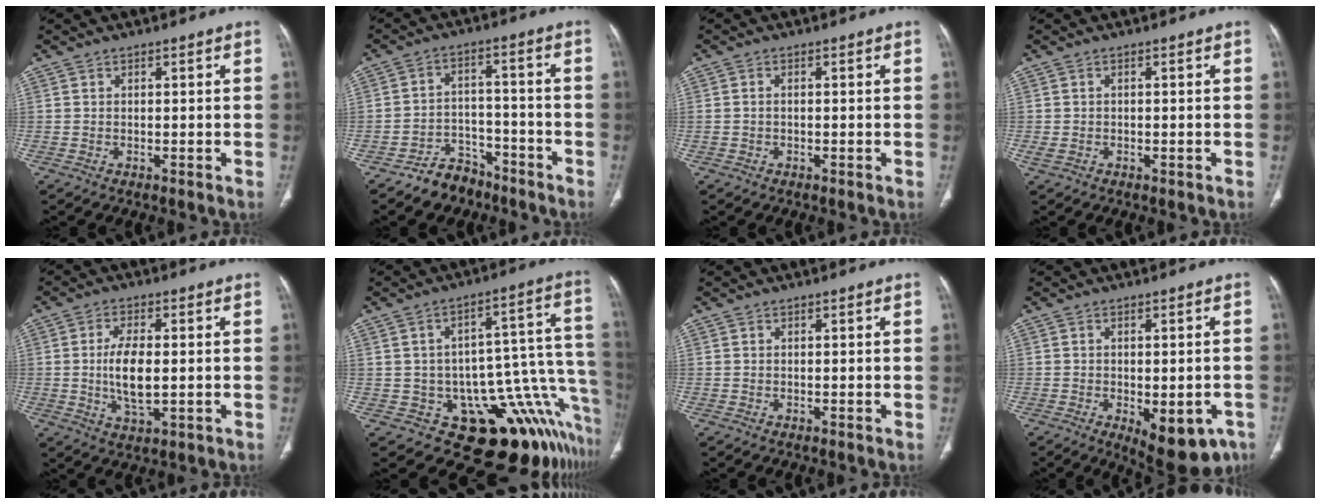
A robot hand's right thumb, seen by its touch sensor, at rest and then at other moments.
{"total": 7.4, "force": [-5.7, 4.5, 1.5], "torque": [0.003, 0.056, -0.095]}
{"total": 0.7, "force": [-0.1, 0.4, 0.5], "torque": [-0.016, 0.004, 0.002]}
{"total": 1.4, "force": [-0.4, 0.9, 1.0], "torque": [-0.028, 0.007, -0.001]}
{"total": 8.0, "force": [-0.3, 3.5, 7.2], "torque": [-0.139, -0.008, -0.004]}
{"total": 20.4, "force": [-9.2, 10.7, 14.8], "torque": [-0.069, 0.115, -0.107]}
{"total": 0.0}
{"total": 12.1, "force": [-5.4, 5.7, 9.2], "torque": [-0.099, 0.004, -0.061]}